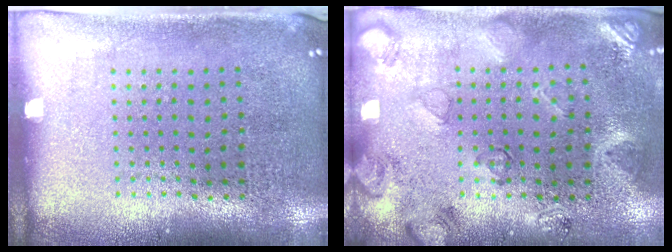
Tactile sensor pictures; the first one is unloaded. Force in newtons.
{"total": 2.6, "press": 1.7, "slide": 1.9}